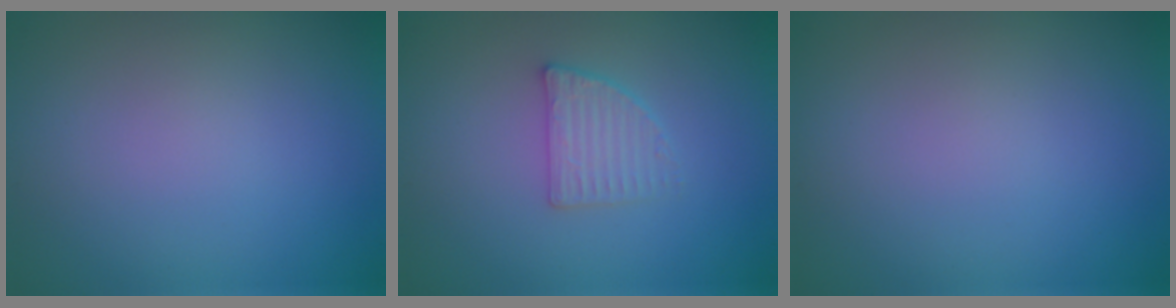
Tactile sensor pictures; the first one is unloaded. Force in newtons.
{"total": 2.3, "press": 2.2, "slide": 0.5}
{"total": 0.0}